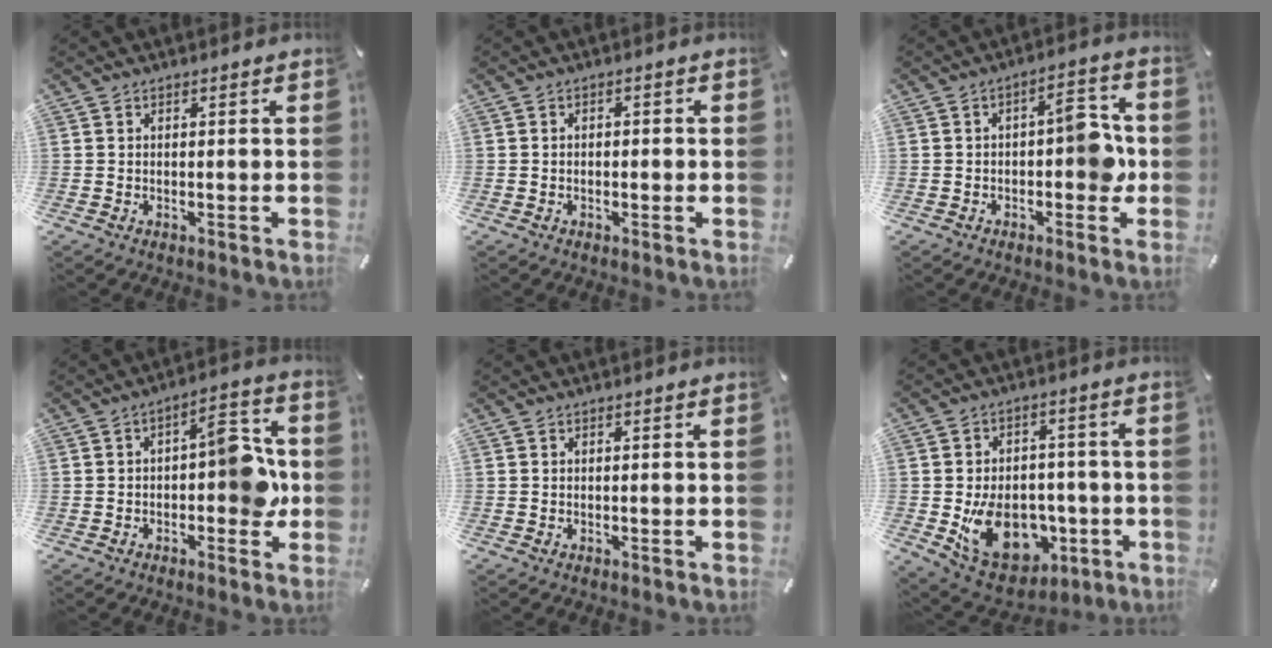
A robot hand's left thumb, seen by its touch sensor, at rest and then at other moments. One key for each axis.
{"total": 1.4, "fx": -0.5, "fy": 0.9, "fz": 1.0, "tx": -0.020, "ty": 0.004, "tz": -0.010}
{"total": 9.1, "fx": -0.7, "fy": 4.5, "fz": 7.9, "tx": -0.096, "ty": 0.009, "tz": -0.017}
{"total": 11.5, "fx": -0.7, "fy": 5.9, "fz": 9.9, "tx": -0.111, "ty": 0.003, "tz": -0.014}
{"total": 0.0}
{"total": 16.9, "fx": -3.9, "fy": 13.2, "fz": 9.8, "tx": -0.146, "ty": 0.008, "tz": -0.049}